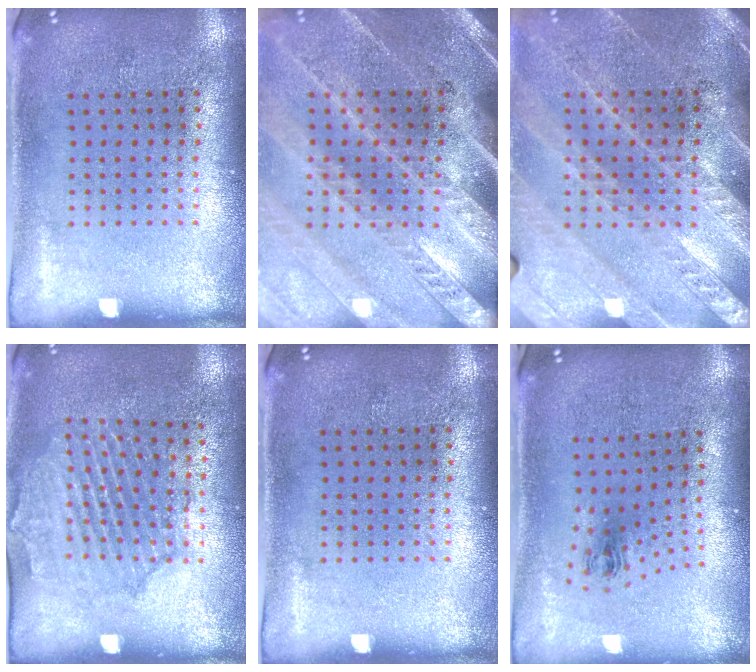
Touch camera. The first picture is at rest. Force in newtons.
{"total": 3.3, "press": 2.9, "slide": 1.7}
{"total": 2.9, "press": 2.6, "slide": 1.4}
{"total": 1.6, "press": 1.6, "slide": 0.2}
{"total": 0.0}
{"total": 0.9, "press": 0.4, "slide": 0.8}